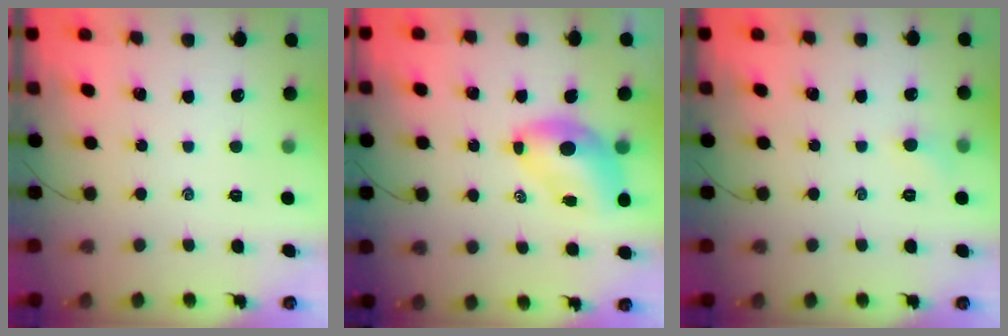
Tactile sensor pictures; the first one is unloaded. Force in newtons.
{"total": 7.0, "press": 6.8, "slide": 1.4}
{"total": 4.5, "press": 4.2, "slide": 1.5}